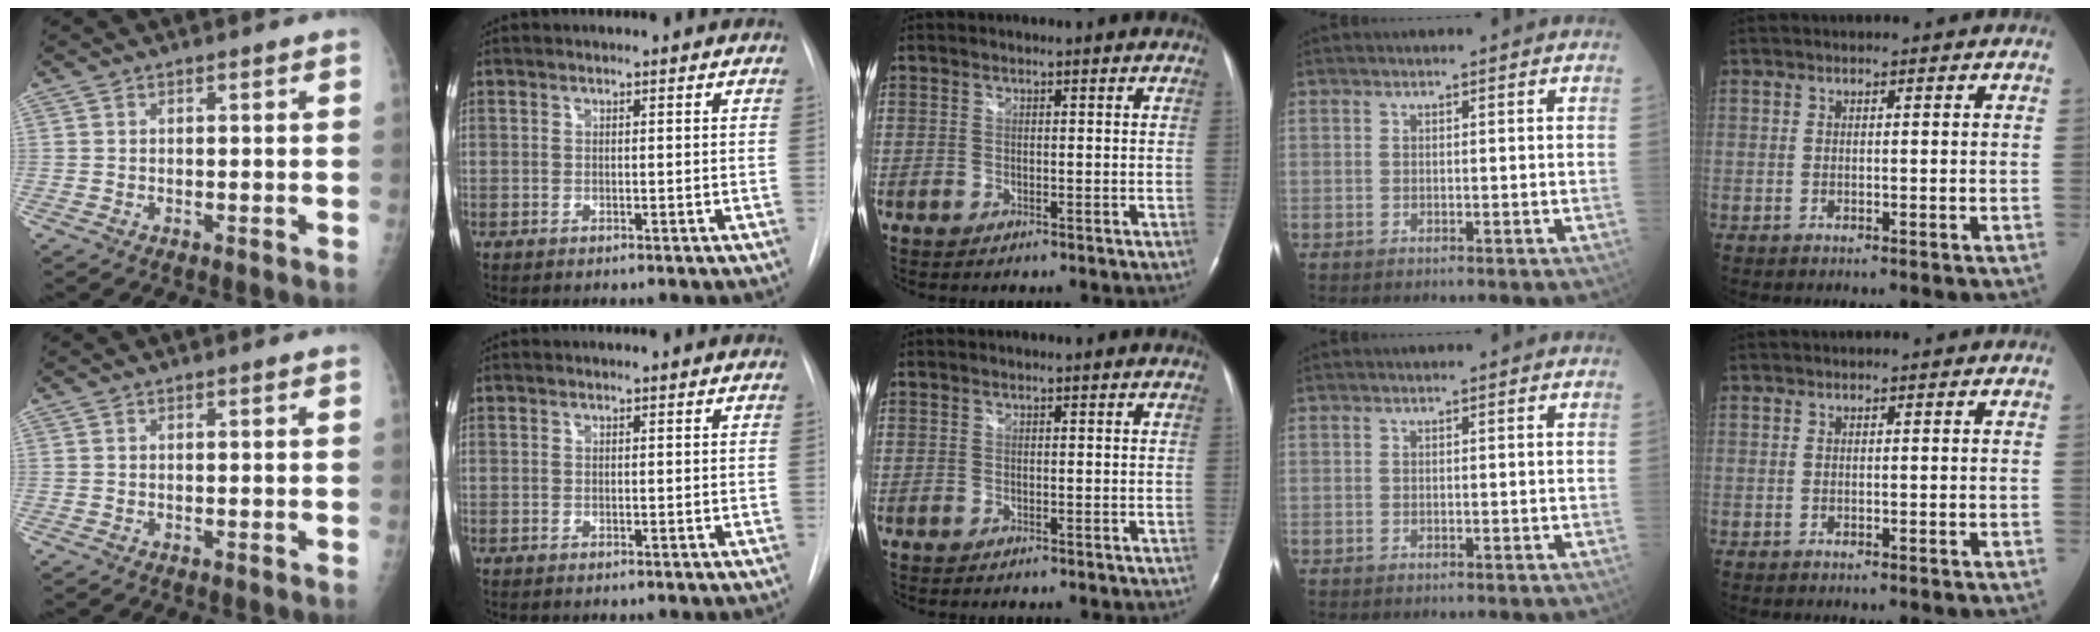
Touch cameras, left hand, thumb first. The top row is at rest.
{}